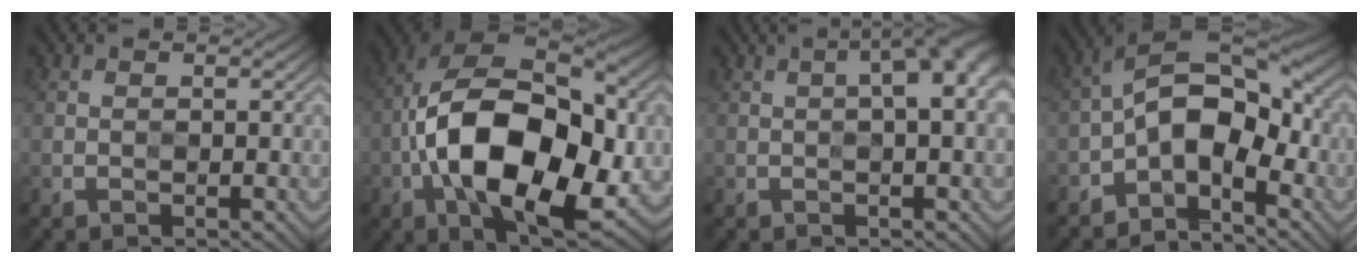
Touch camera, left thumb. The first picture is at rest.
{"total": 17.8, "force": [-2.6, 10.0, 14.5], "torque": [-0.262, 0.002, -0.056]}
{"total": 4.5, "force": [0.8, 1.1, 4.3], "torque": [-0.054, 0.021, 0.005]}
{"total": 11.1, "force": [-3.8, 5.8, 8.6], "torque": [-0.131, 0.009, -0.087]}